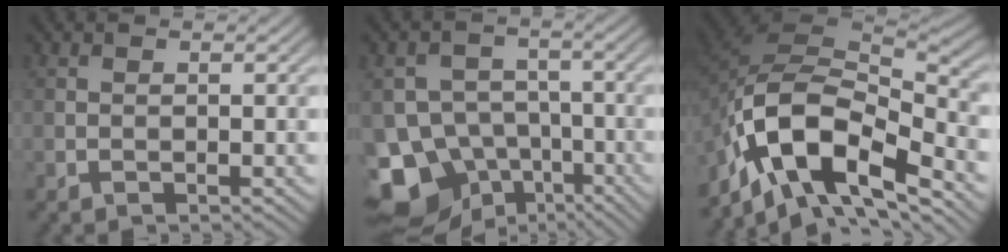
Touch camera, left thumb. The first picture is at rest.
{"total": 14.0, "force": [-8.5, 10.3, 4.3], "torque": [-0.108, -0.038, -0.136]}
{"total": 14.5, "force": [-7.1, 6.9, 10.6], "torque": [-0.208, -0.002, -0.140]}